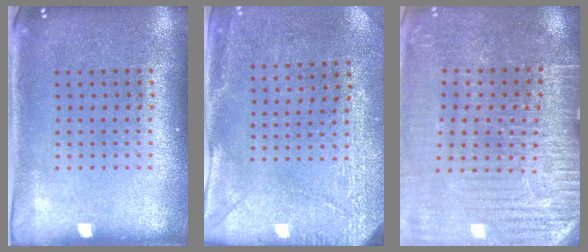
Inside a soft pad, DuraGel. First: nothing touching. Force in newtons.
{"total": 2.9, "press": 2.5, "slide": 1.5}
{"total": 3.3, "press": 3.3, "slide": 0.1}